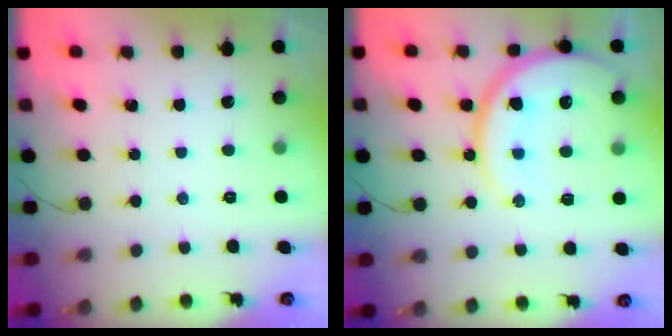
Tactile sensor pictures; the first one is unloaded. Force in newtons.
{"total": 18.1, "press": 18.0, "slide": 2.0}